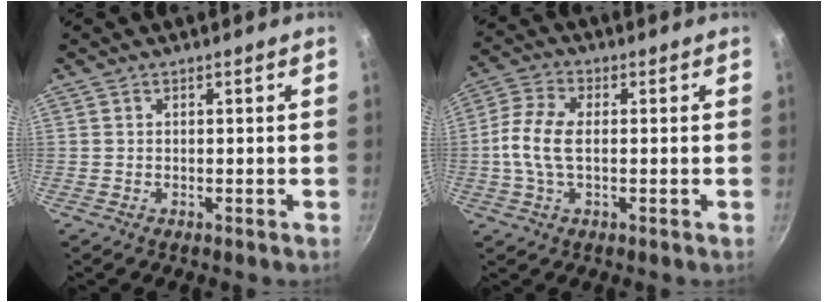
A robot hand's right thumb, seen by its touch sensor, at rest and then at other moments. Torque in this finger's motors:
{"motor_torque": [0.18, 0.32, 0.47, -0.49, 0.08]}